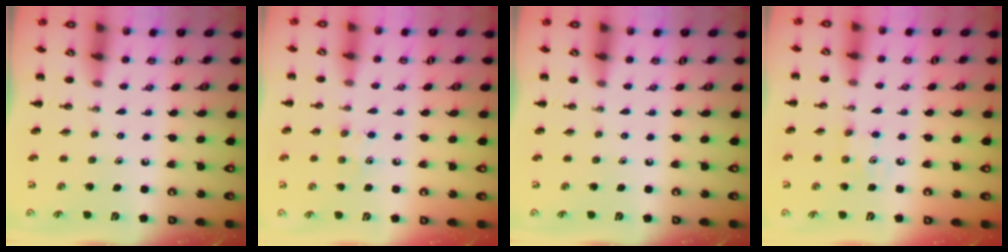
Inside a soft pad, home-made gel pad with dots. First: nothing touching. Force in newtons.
{"total": 6.6, "press": 6.3, "slide": 1.8}
{"total": 0.0}
{"total": 4.4, "press": 4.3, "slide": 0.8}